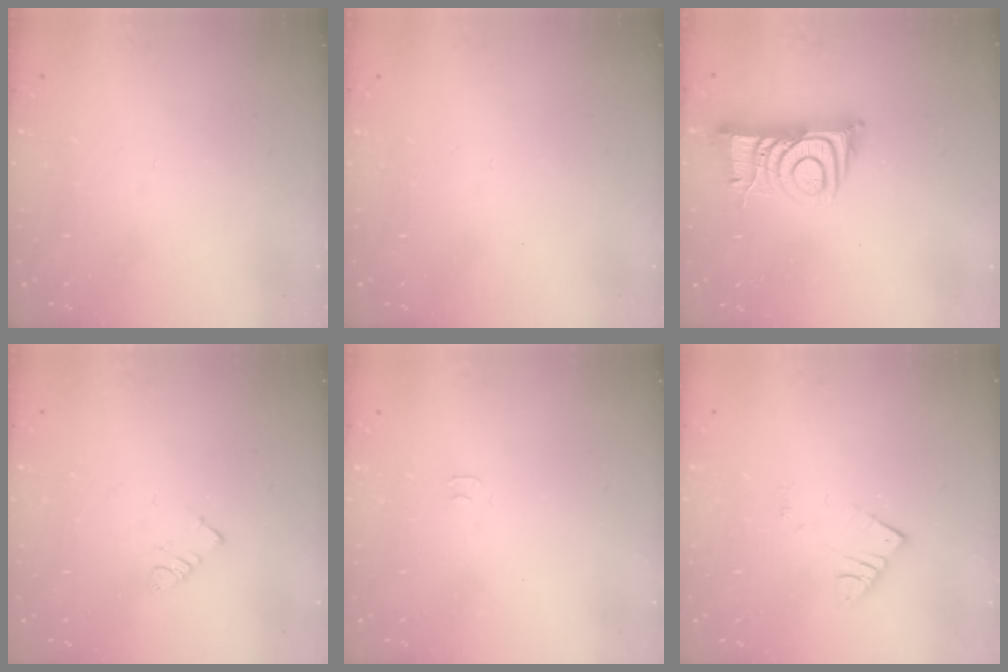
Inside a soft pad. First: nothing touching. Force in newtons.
{"total": 1.7, "press": 1.6, "slide": 0.1}
{"total": 9.9, "press": 9.9, "slide": 1.0}
{"total": 3.2, "press": 3.2, "slide": 0.4}
{"total": 3.1, "press": 3.0, "slide": 0.5}
{"total": 2.8, "press": 2.7, "slide": 0.3}